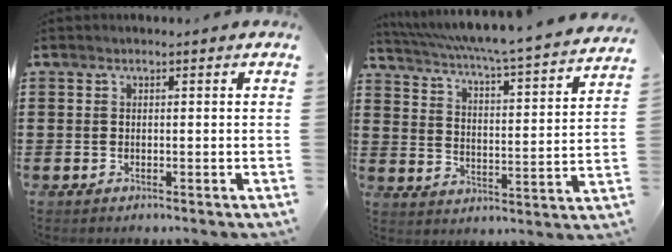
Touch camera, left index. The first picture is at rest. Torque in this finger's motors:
{"motor_torque": [1.65, -0.48, 0.19, 0.15]}